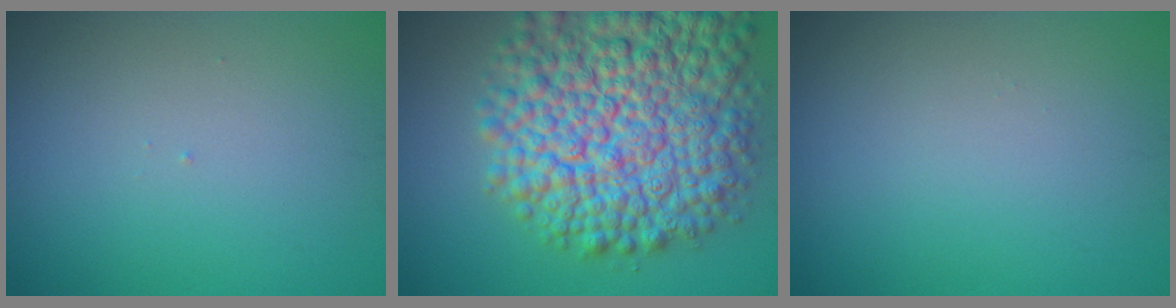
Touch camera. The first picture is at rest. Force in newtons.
{"total": 13.0, "press": 13.0, "slide": 0.5}
{"total": 0.0}